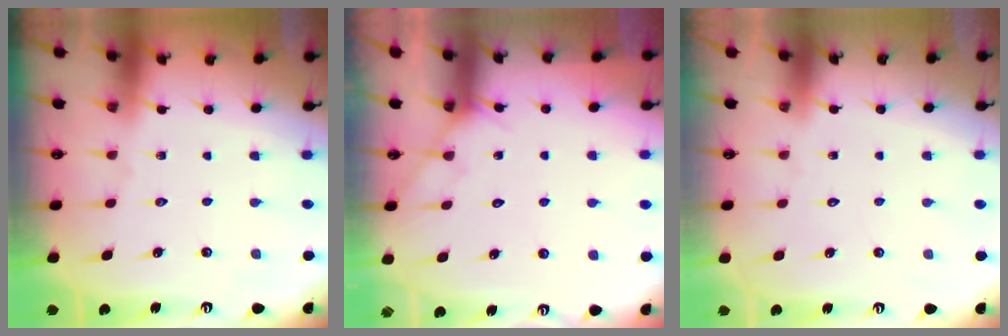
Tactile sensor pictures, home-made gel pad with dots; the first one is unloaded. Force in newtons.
{"total": 4.9, "press": 4.9, "slide": 0.4}
{"total": 1.7, "press": 1.7, "slide": 0.1}